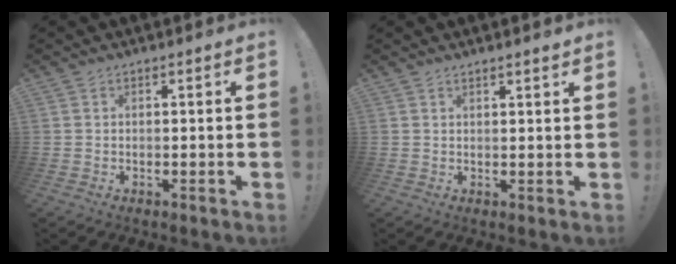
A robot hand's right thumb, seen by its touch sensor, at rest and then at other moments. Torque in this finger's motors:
{"motor_torque": [0.12, -0.38, -0.09, 0.03, 0.13]}